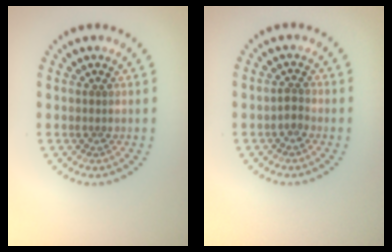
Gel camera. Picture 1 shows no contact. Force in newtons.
{"total": 1.2, "press": 0.9, "slide": 0.8}